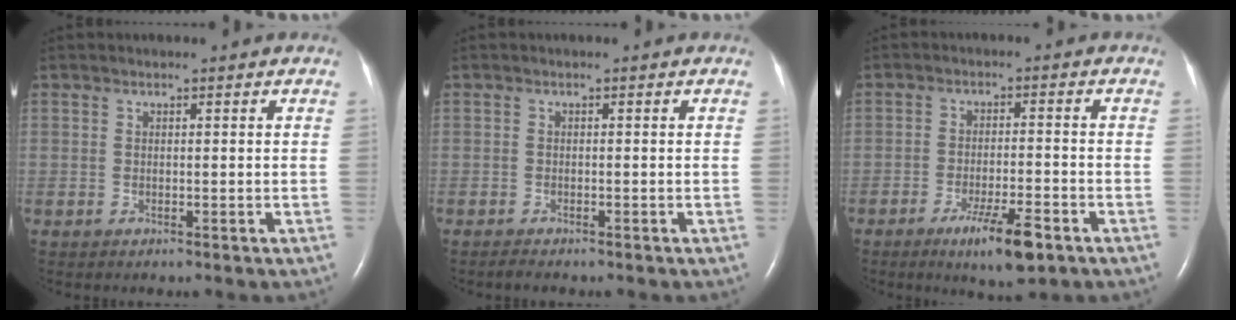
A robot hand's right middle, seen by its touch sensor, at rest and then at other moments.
{"total": 1.3, "force": [-1.1, 0.2, 0.6], "torque": [-0.016, -0.004, -0.016]}
{"total": 7.6, "force": [-4.5, 1.0, 6.0], "torque": [-0.106, -0.013, -0.070]}